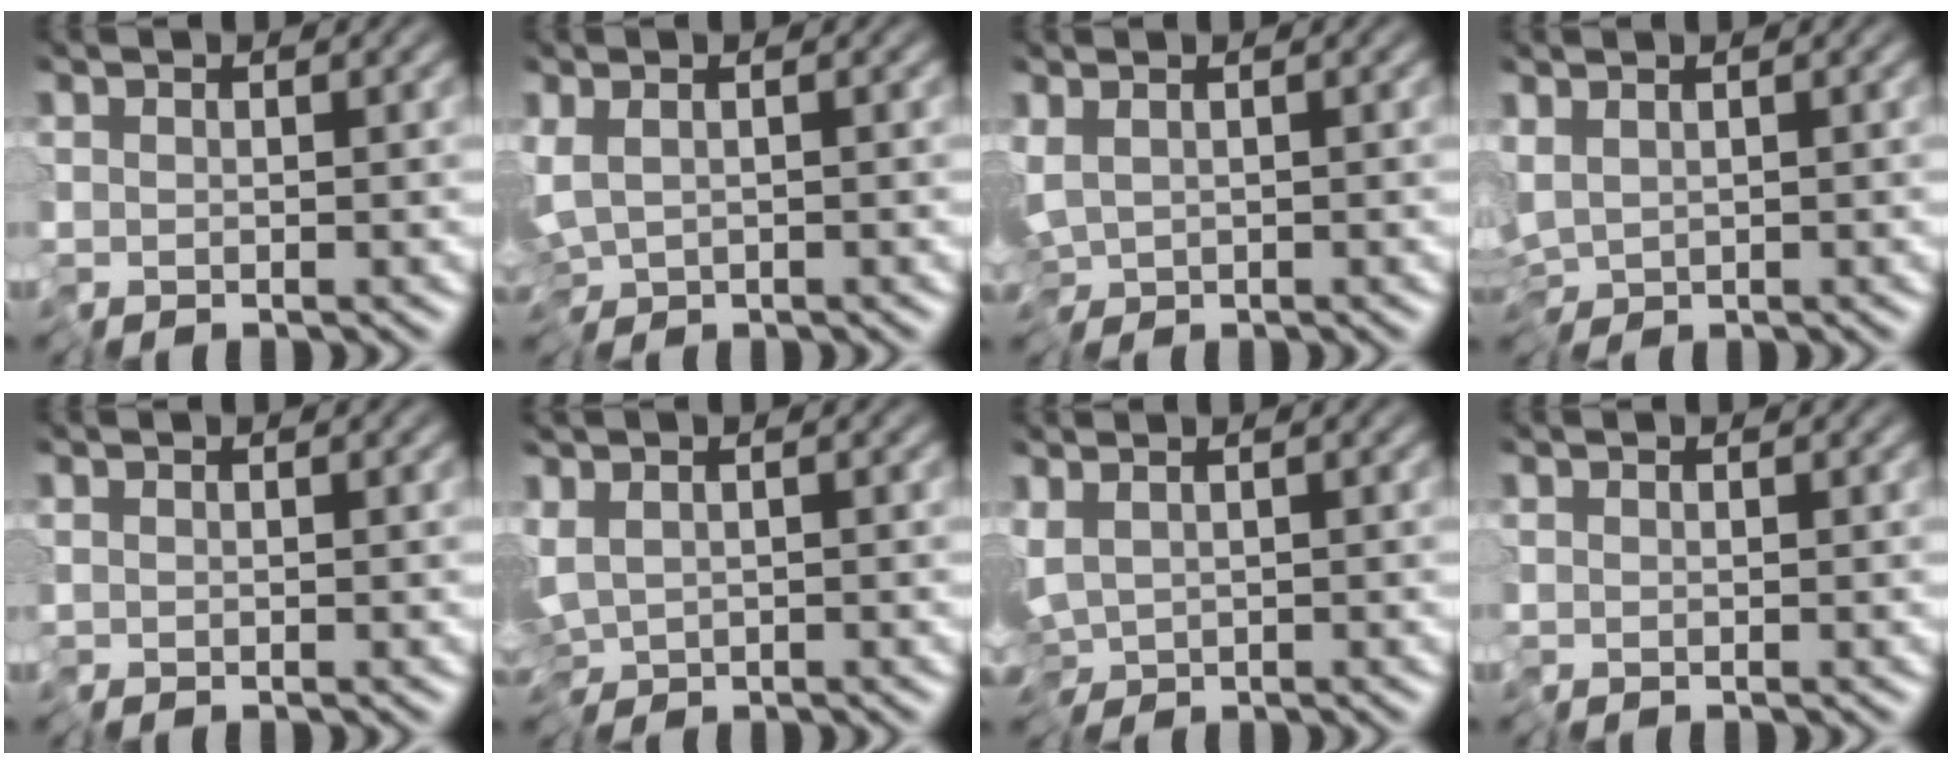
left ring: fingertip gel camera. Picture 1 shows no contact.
{"total": 3.7, "force": [-1.5, 2.0, 2.8], "torque": [-0.060, -0.017, -0.021]}
{"total": 3.0, "force": [-0.9, 1.7, 2.2], "torque": [-0.049, -0.010, -0.014]}
{"total": 2.2, "force": [-0.7, 1.2, 1.7], "torque": [-0.033, -0.002, -0.014]}
{"total": 0.0}
{"total": 4.0, "force": [-1.1, 2.4, 3.0], "torque": [-0.066, -0.016, -0.014]}
{"total": 3.8, "force": [-1.1, 2.3, 2.8], "torque": [-0.057, -0.013, -0.009]}
{"total": 0.0}